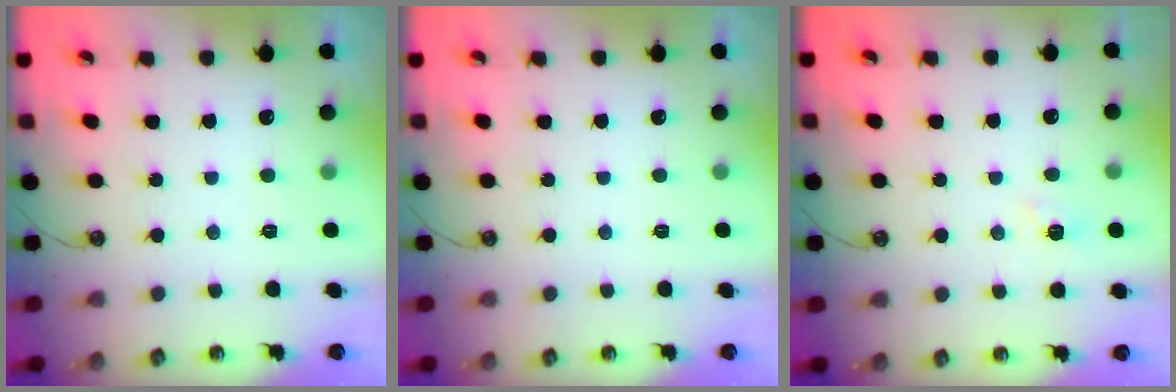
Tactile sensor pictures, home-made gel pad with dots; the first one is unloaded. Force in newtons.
{"total": 0.0}
{"total": 4.4, "press": 4.4, "slide": 0.3}